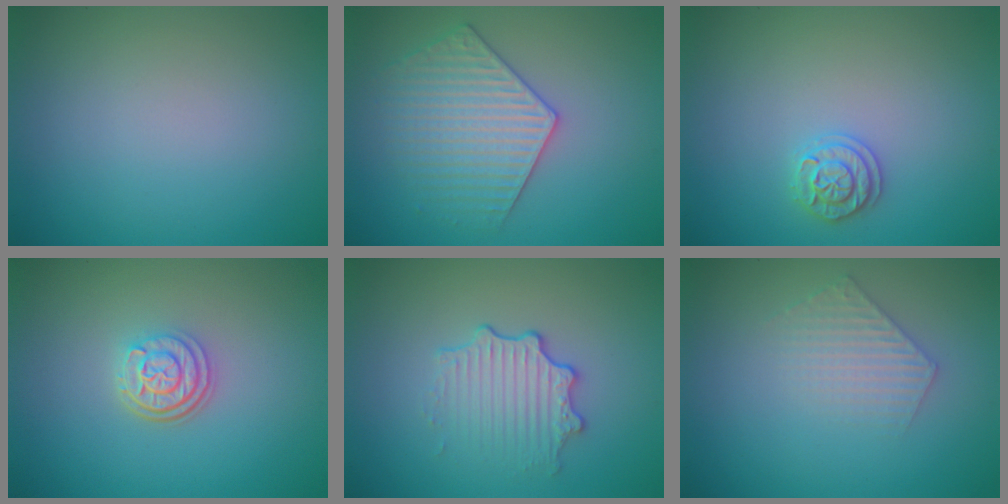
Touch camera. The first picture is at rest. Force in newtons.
{"total": 4.0, "press": 3.9, "slide": 0.6}
{"total": 1.9, "press": 1.9, "slide": 0.2}
{"total": 3.0, "press": 2.4, "slide": 1.7}
{"total": 3.2, "press": 2.7, "slide": 1.8}
{"total": 2.2, "press": 2.1, "slide": 0.4}